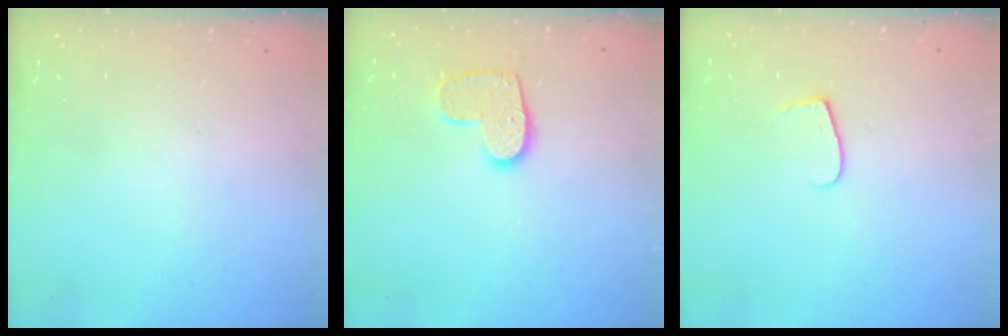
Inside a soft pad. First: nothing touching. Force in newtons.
{"total": 9.8, "press": 9.8, "slide": 0.3}
{"total": 5.5, "press": 5.5, "slide": 0.5}